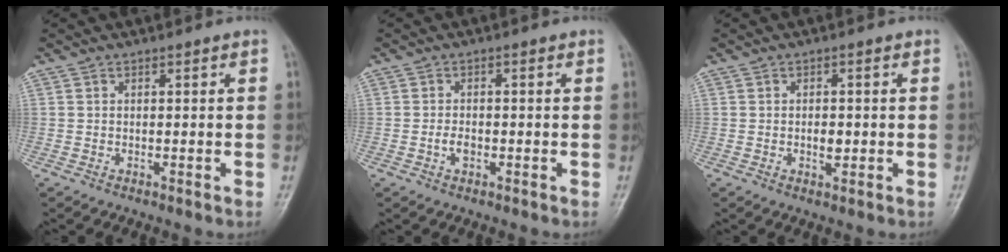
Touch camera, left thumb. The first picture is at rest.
{"total": 2.1, "force": [-0.7, 1.3, 1.5], "torque": [-0.023, 0.004, -0.015]}
{"total": 2.4, "force": [-0.2, 1.4, 2.0], "torque": [-0.027, -0.001, -0.005]}